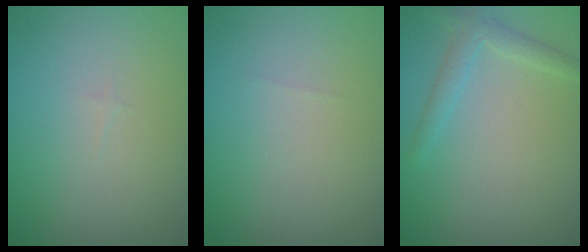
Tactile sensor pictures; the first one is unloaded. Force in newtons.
{"total": 0.0}
{"total": 2.1, "press": 2.1, "slide": 0.1}